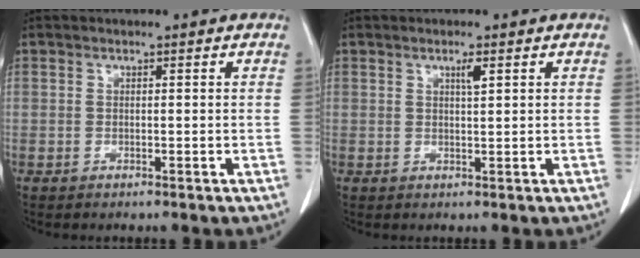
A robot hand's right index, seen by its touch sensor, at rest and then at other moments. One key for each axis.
{"total": 1.6, "fx": 0.8, "fy": 0.1, "fz": 1.3, "tx": -0.023, "ty": -0.003, "tz": 0.013}